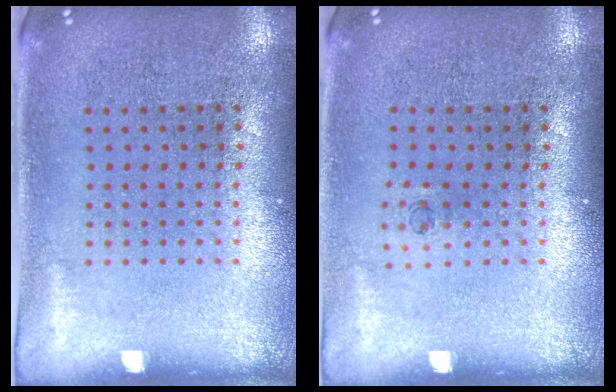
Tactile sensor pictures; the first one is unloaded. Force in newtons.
{"total": 0.6, "press": 0.3, "slide": 0.5}